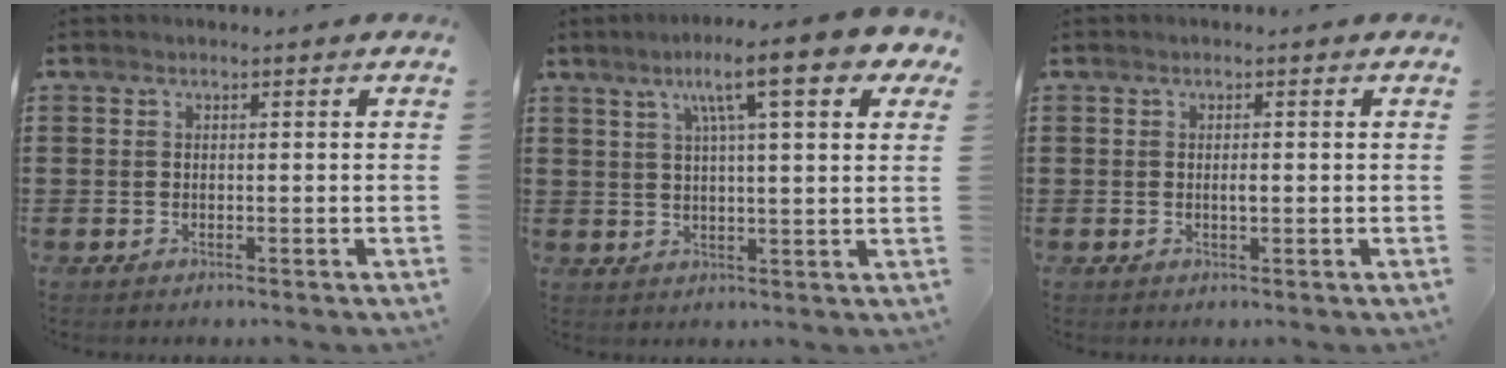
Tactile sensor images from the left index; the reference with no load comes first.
{"total": 10.9, "force": [6.1, 1.5, 8.9], "torque": [-0.155, -0.011, 0.094]}
{"total": 1.1, "force": [0.0, 0.3, 1.1], "torque": [-0.021, 0.000, -0.001]}